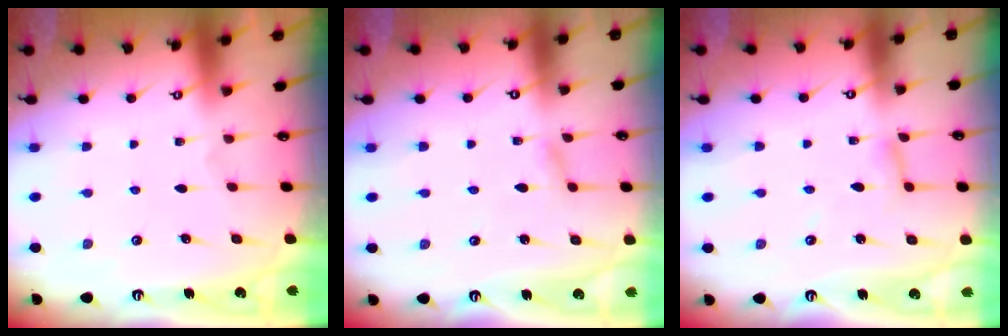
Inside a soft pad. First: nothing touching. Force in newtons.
{"total": 2.5, "press": 2.5, "slide": 0.2}
{"total": 2.8, "press": 2.8, "slide": 0.2}